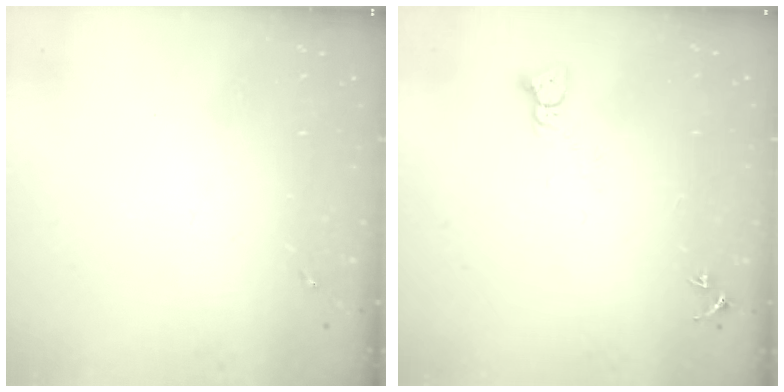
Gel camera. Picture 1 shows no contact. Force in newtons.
{"total": 2.2, "press": 2.2, "slide": 0.2}